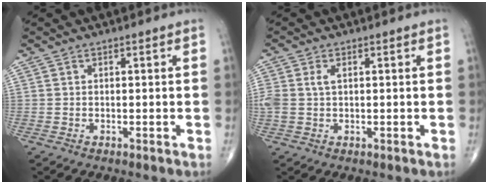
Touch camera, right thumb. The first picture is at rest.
{"total": 3.7, "force": [0.7, 2.3, 2.8], "torque": [-0.084, 0.012, 0.018]}